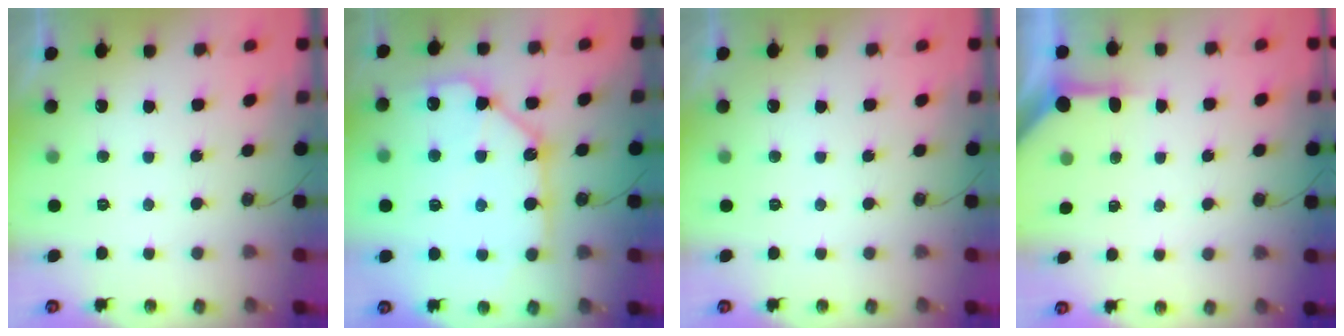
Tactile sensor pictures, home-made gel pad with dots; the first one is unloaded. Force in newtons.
{"total": 16.9, "press": 16.8, "slide": 2.1}
{"total": 0.0}
{"total": 3.9, "press": 3.9, "slide": 0.2}